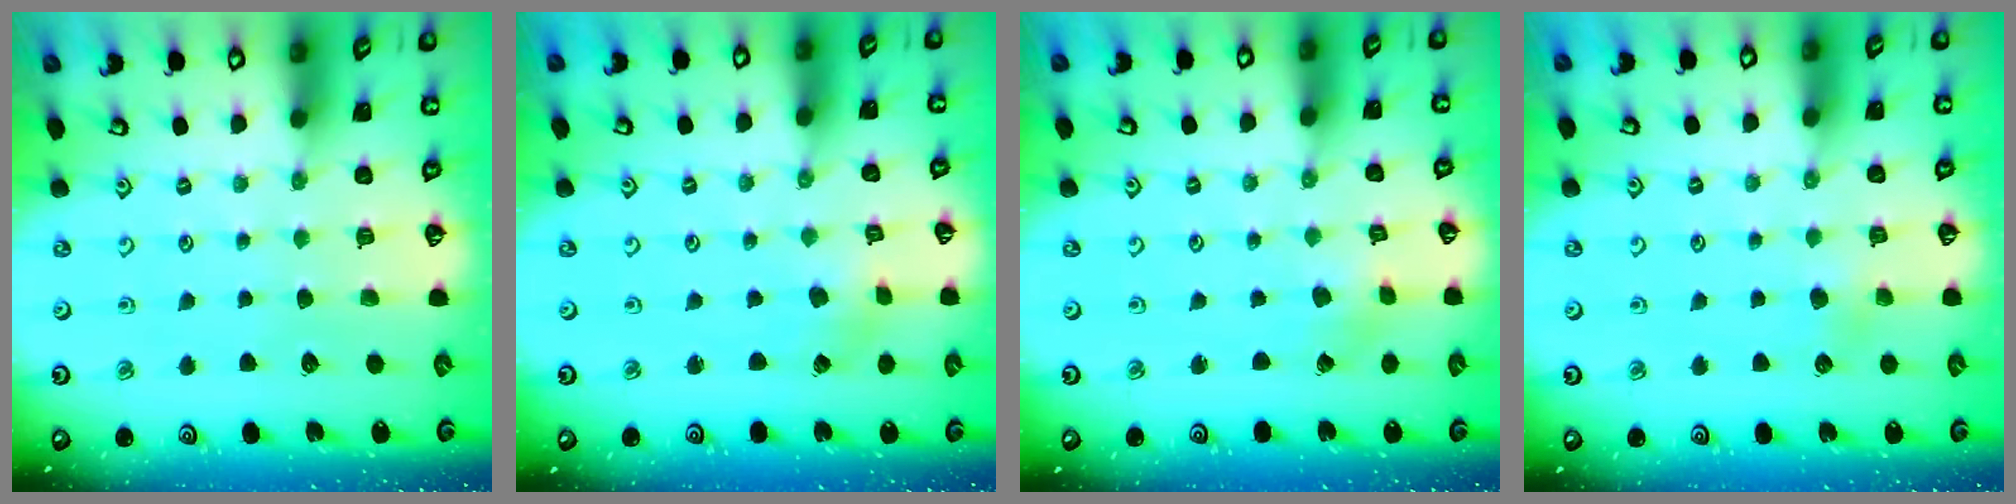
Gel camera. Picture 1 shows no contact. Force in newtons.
{"total": 1.0, "press": 1.0, "slide": 0.0}
{"total": 0.7, "press": 0.7, "slide": 0.1}
{"total": 2.6, "press": 2.6, "slide": 0.5}